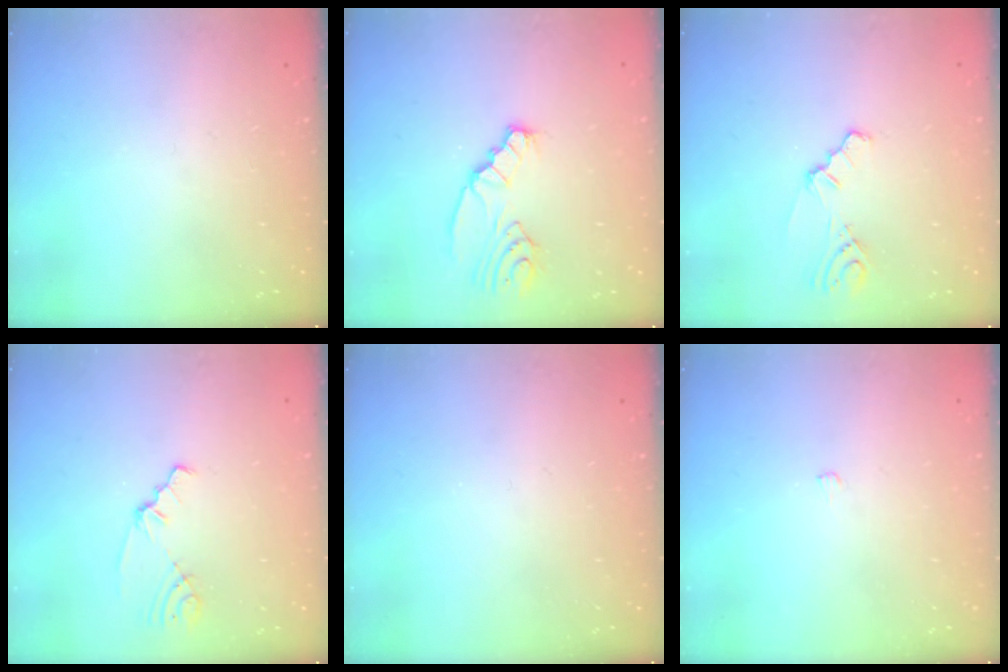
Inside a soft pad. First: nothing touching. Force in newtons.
{"total": 3.7, "press": 3.7, "slide": 0.5}
{"total": 1.7, "press": 1.6, "slide": 0.5}
{"total": 2.1, "press": 2.1, "slide": 0.3}
{"total": 0.0}
{"total": 5.4, "press": 4.3, "slide": 3.4}